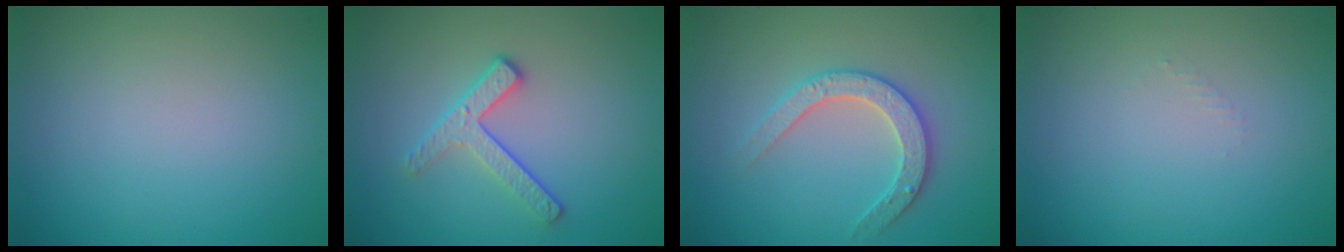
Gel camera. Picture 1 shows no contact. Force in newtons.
{"total": 2.9, "press": 2.4, "slide": 1.6}
{"total": 2.8, "press": 2.8, "slide": 0.3}
{"total": 0.5, "press": 0.5, "slide": 0.2}